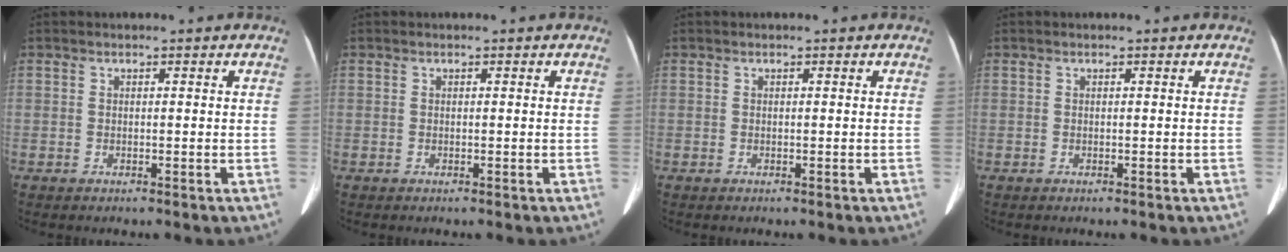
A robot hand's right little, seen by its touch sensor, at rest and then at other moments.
{"total": 0.0}
{"total": 0.0}
{"total": 0.0}